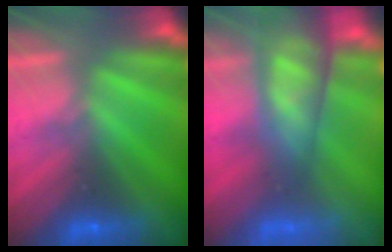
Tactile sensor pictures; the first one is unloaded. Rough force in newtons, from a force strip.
{"total": 7.6}